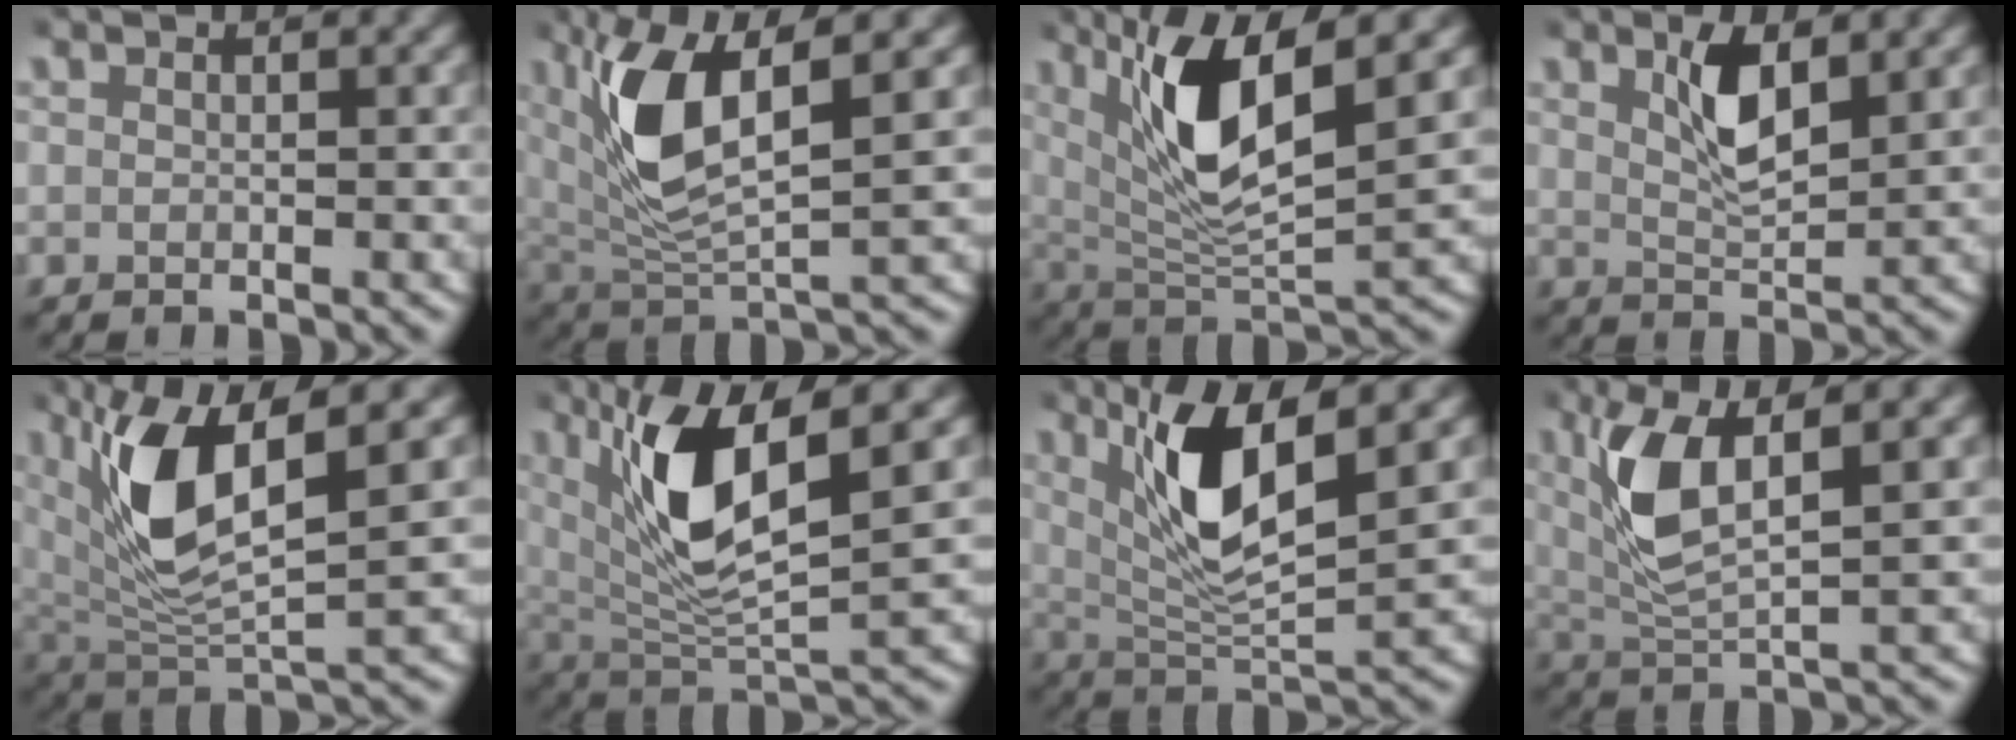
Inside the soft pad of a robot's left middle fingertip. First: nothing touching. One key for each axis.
{"total": 7.6, "fx": 2.1, "fy": 2.8, "fz": 6.7, "tx": -0.140, "ty": 0.013, "tz": 0.036}
{"total": 8.6, "fx": 3.1, "fy": 2.8, "fz": 7.5, "tx": -0.138, "ty": 0.008, "tz": 0.051}
{"total": 3.6, "fx": 1.6, "fy": 1.1, "fz": 3.0, "tx": -0.063, "ty": -0.005, "tz": 0.032}
{"total": 8.6, "fx": 2.4, "fy": 3.5, "fz": 7.5, "tx": -0.153, "ty": 0.008, "tz": 0.040}
{"total": 9.3, "fx": 2.9, "fy": 3.3, "fz": 8.2, "tx": -0.156, "ty": 0.009, "tz": 0.048}
{"total": 7.8, "fx": 2.8, "fy": 2.2, "fz": 6.9, "tx": -0.125, "ty": 0.005, "tz": 0.049}
{"total": 6.1, "fx": 2.0, "fy": 1.8, "fz": 5.4, "tx": -0.118, "ty": 0.012, "tz": 0.035}